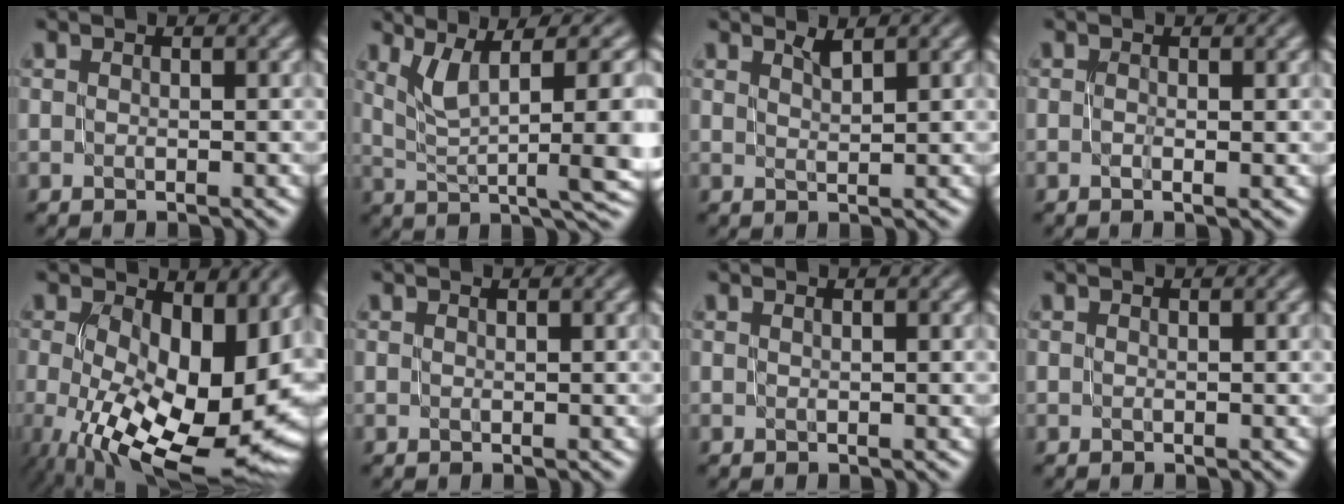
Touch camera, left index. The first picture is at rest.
{"total": 9.0, "force": [2.2, 2.4, 8.4], "torque": [-0.140, 0.011, 0.049]}
{"total": 1.2, "force": [1.1, 0.1, 0.5], "torque": [-0.007, 0.002, 0.017]}
{"total": 0.7, "force": [-0.1, 0.2, 0.7], "torque": [-0.015, -0.002, -0.001]}
{"total": 16.2, "force": [-2.1, 8.2, 13.8], "torque": [-0.192, -0.023, -0.018]}
{"total": 0.0}
{"total": 0.0}
{"total": 0.0}